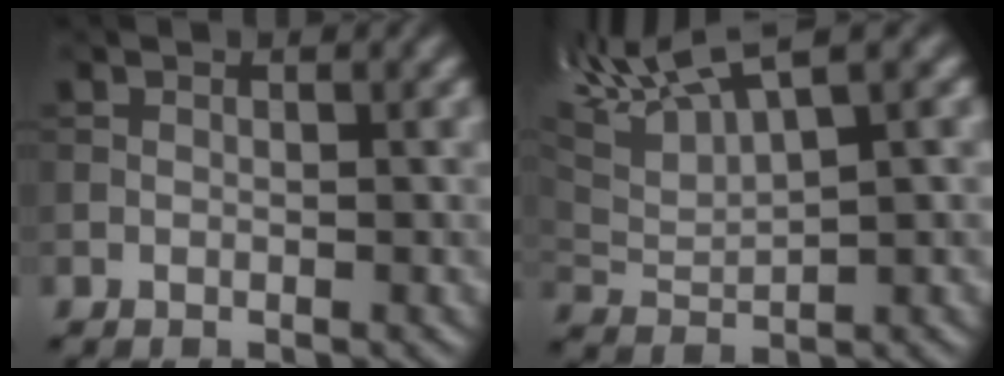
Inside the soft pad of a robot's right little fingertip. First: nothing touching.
{"total": 5.6, "force": [3.9, 0.7, 4.0], "torque": [-0.112, 0.013, 0.103]}